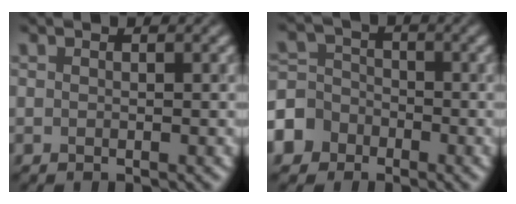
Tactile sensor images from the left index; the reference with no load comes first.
{"total": 6.4, "force": [-3.5, 5.2, 1.1], "torque": [-0.018, -0.004, -0.086]}